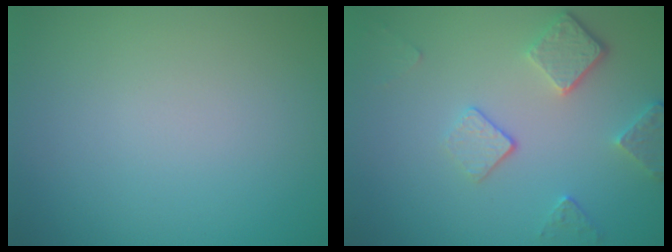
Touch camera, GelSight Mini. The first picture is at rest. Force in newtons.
{"total": 3.9, "press": 2.9, "slide": 2.5}